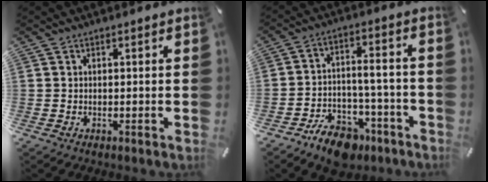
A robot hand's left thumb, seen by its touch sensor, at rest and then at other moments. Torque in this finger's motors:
{"motor_torque": [-0.72, 1.30, 0.32, 0.31, 0.10]}